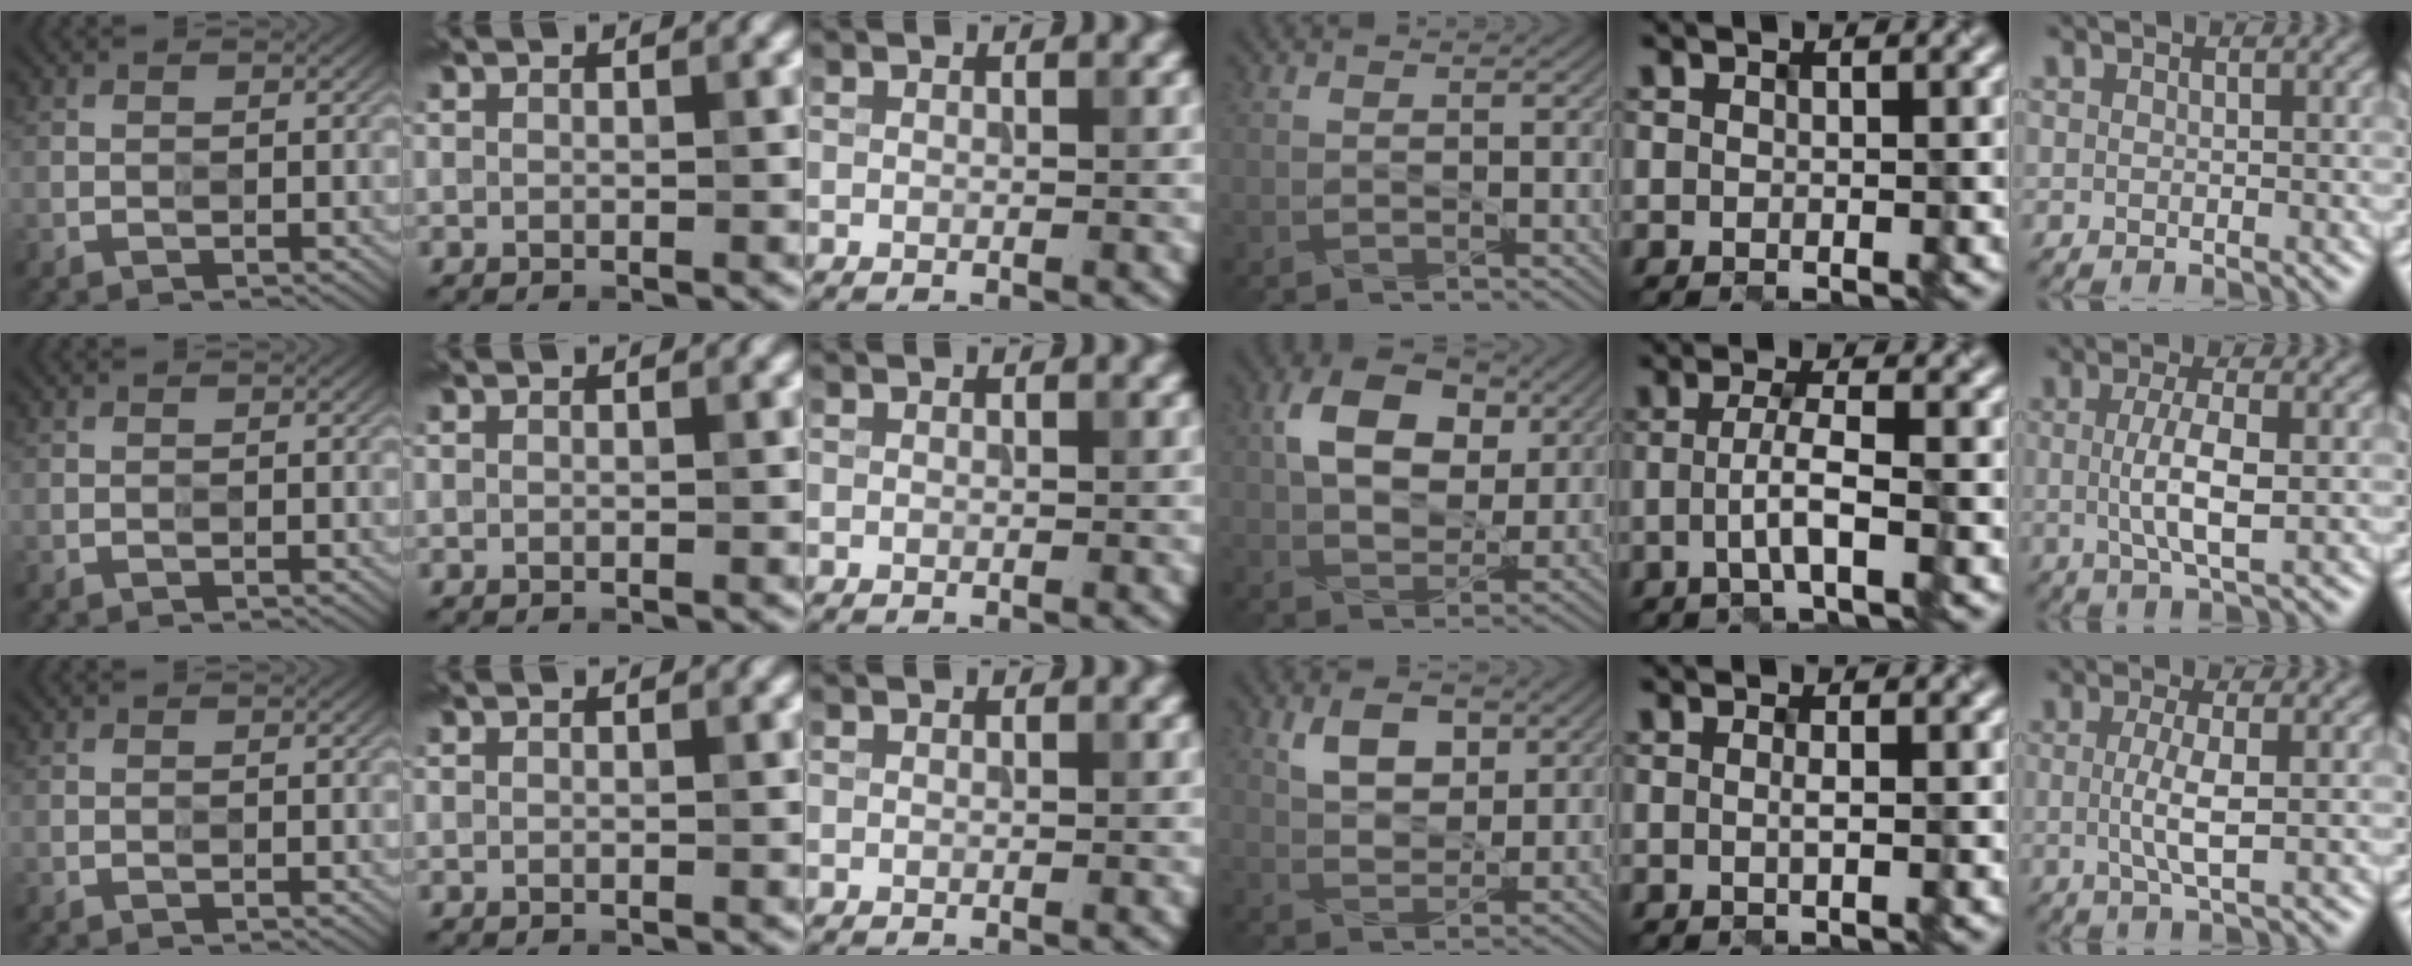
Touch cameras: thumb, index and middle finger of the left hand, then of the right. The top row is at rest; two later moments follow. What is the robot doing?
{"motion": "extract", "object": "file holder"}